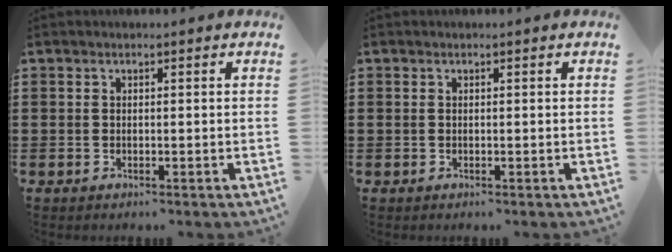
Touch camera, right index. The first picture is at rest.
{"total": 0.0}